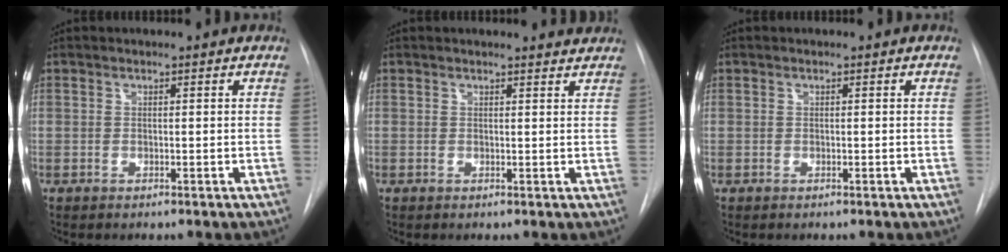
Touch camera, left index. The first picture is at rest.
{"total": 2.5, "force": [2.5, 0.3, 0.2], "torque": [-0.008, -0.003, 0.015]}
{"total": 0.0}